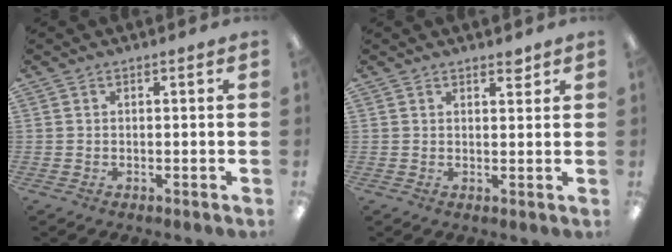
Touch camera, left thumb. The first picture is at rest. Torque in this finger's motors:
{"motor_torque": [-0.11, -0.01, -0.50, 0.03, 0.03]}